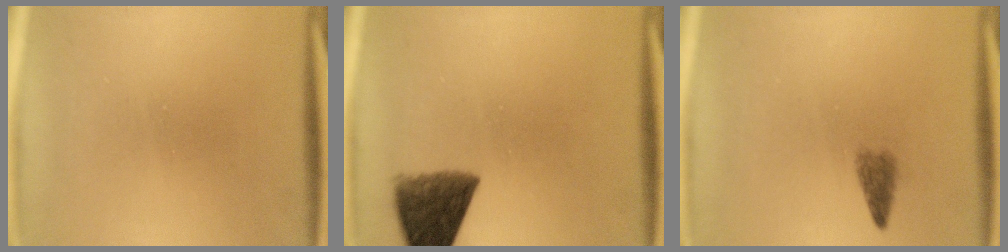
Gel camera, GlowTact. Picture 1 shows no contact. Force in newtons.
{"total": 9.1}
{"total": 2.2}